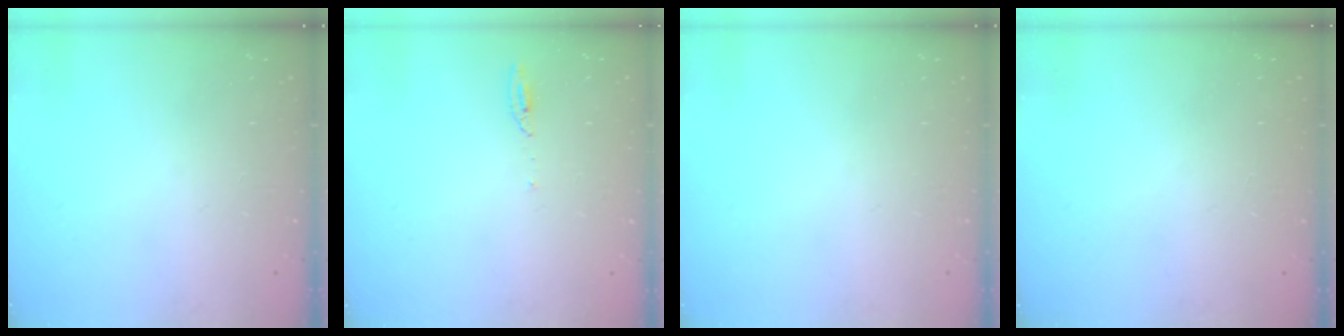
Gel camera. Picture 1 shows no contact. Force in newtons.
{"total": 4.1, "press": 4.0, "slide": 0.7}
{"total": 0.0}
{"total": 0.0}